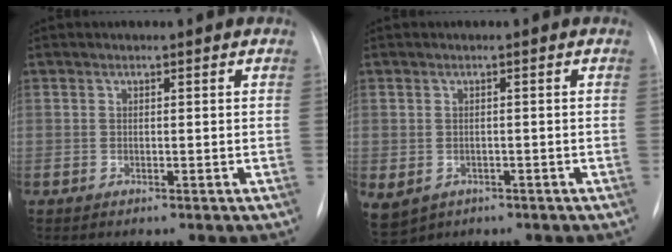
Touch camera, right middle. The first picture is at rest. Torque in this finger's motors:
{"motor_torque": [0.94, -0.88, 0.71, 0.21]}